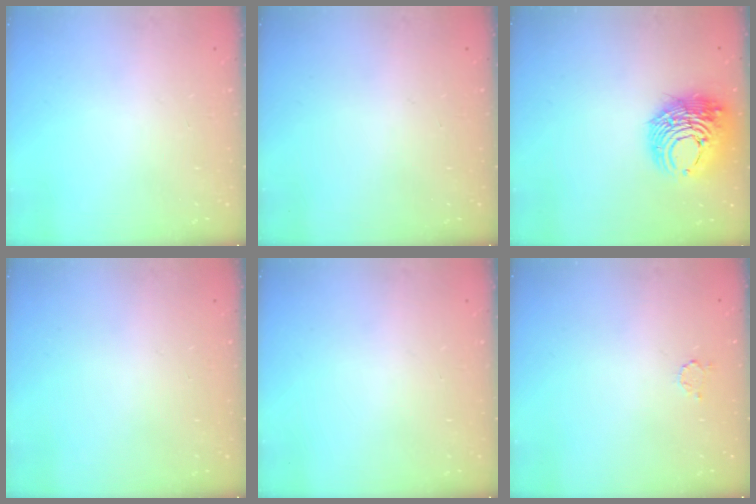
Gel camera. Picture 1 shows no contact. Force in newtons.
{"total": 0.0}
{"total": 13.3, "press": 13.2, "slide": 1.4}
{"total": 0.0}
{"total": 0.0}
{"total": 2.3, "press": 2.3, "slide": 0.3}